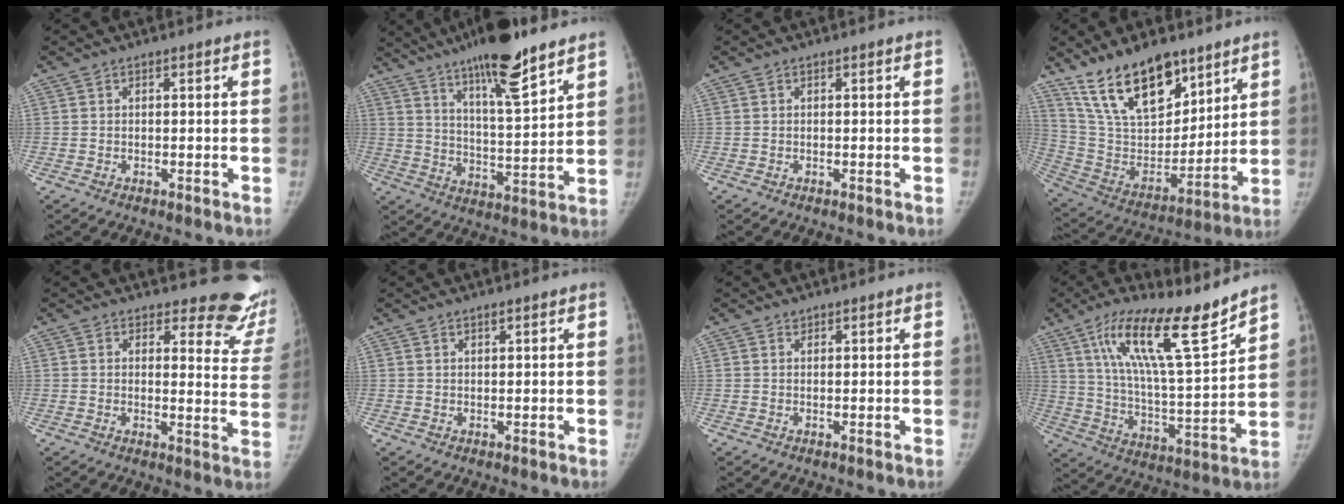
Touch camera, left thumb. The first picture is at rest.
{"total": 17.1, "force": [12.0, 2.8, 11.8], "torque": [-0.179, -0.062, 0.199]}
{"total": 0.0}
{"total": 20.4, "force": [14.2, 9.5, 11.2], "torque": [-0.149, -0.069, 0.266]}
{"total": 13.7, "force": [12.5, 4.4, 3.5], "torque": [0.009, -0.123, 0.116]}
{"total": 1.0, "force": [0.8, 0.2, 0.6], "torque": [-0.008, -0.006, 0.016]}
{"total": 0.7, "force": [0.6, 0.3, 0.0], "torque": [0.003, -0.005, 0.009]}
{"total": 18.8, "force": [12.7, 3.3, 13.5], "torque": [-0.207, -0.070, 0.223]}